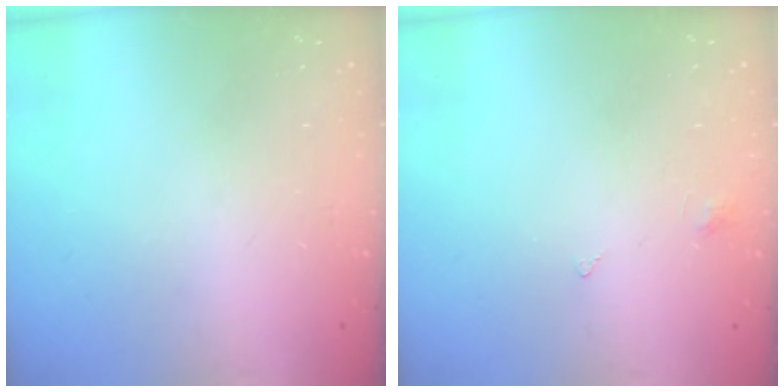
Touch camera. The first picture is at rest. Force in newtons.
{"total": 2.5, "press": 2.4, "slide": 0.5}